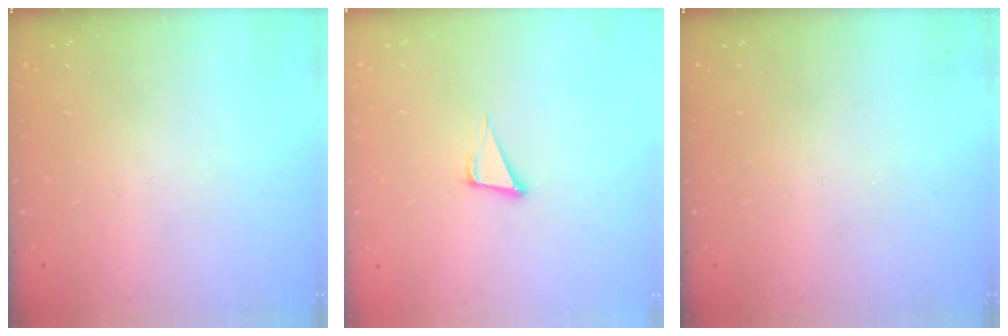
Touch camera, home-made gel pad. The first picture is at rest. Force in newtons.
{"total": 5.4, "press": 4.4, "slide": 3.1}
{"total": 0.0}